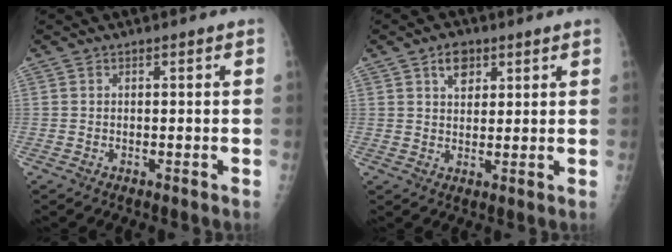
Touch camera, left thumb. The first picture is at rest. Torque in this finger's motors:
{"motor_torque": [0.80, 0.60, 0.57, -0.31, 0.01]}